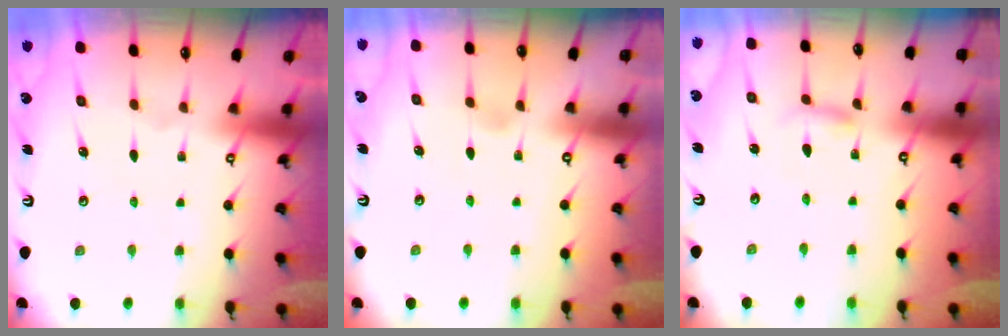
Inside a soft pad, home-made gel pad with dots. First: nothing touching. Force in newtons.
{"total": 3.6, "press": 3.5, "slide": 0.5}
{"total": 3.7, "press": 3.7, "slide": 0.3}